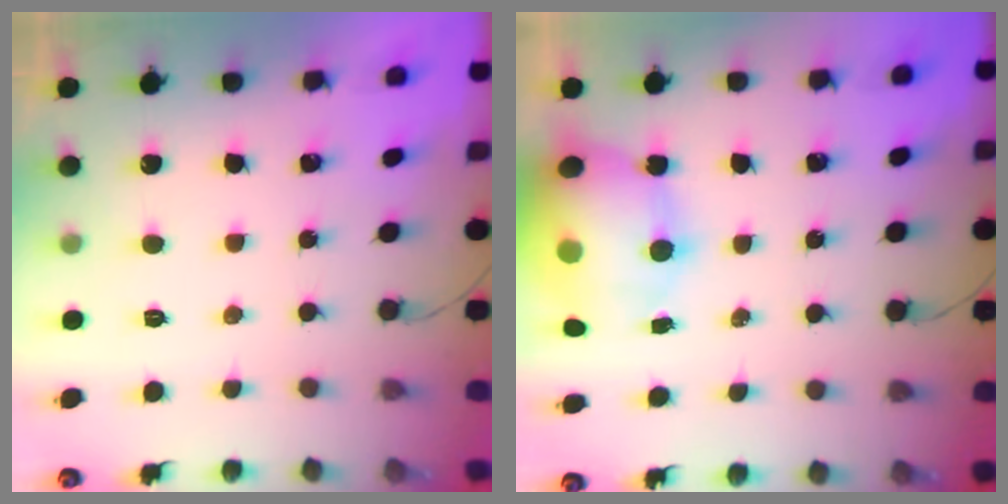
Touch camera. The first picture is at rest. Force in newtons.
{"total": 16.2, "press": 15.6, "slide": 4.3}